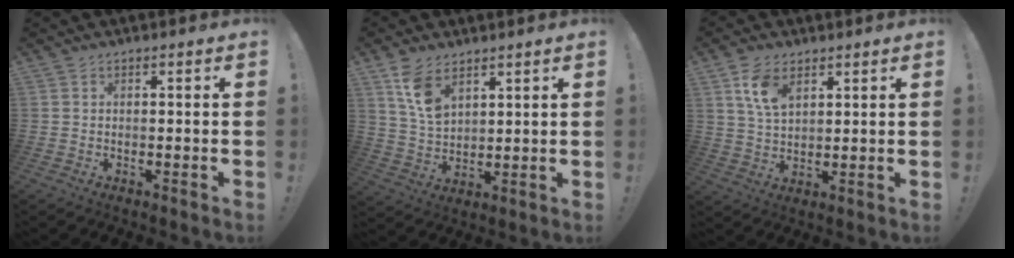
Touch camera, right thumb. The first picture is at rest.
{"total": 10.0, "force": [6.1, 5.7, 5.4], "torque": [-0.089, -0.026, 0.118]}
{"total": 8.3, "force": [4.4, 4.6, 5.2], "torque": [-0.090, -0.012, 0.084]}